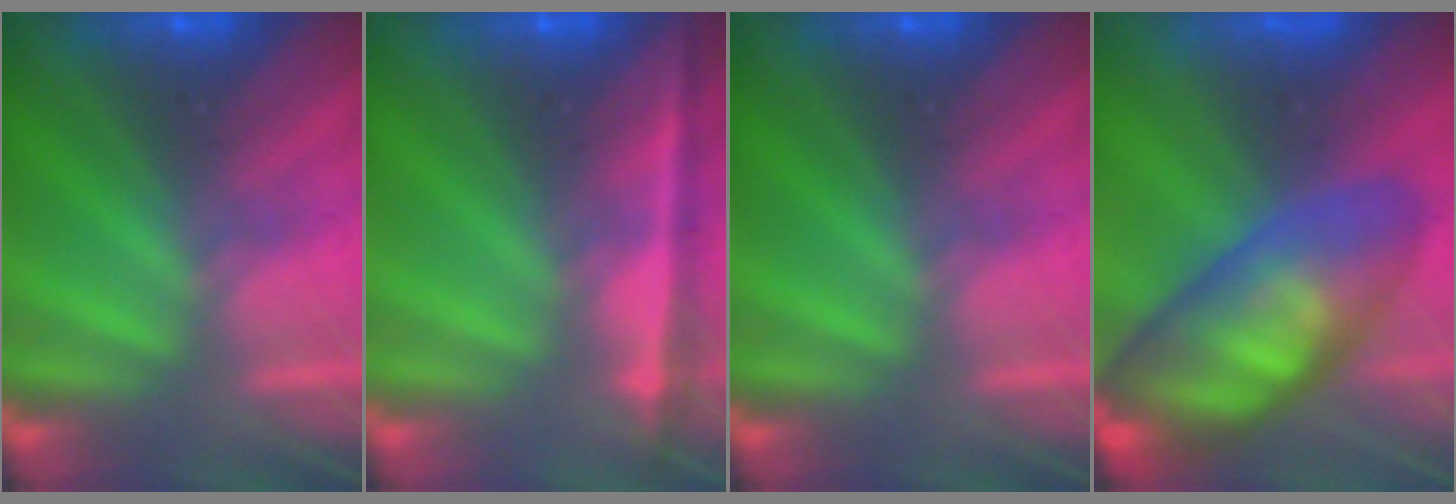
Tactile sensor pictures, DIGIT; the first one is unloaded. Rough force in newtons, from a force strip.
{"total": 1.8}
{"total": 0.0}
{"total": 8.3}